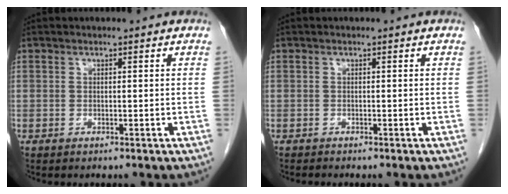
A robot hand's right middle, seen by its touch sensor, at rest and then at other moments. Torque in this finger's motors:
{"motor_torque": [-0.33, 0.11, -0.04, -0.01]}